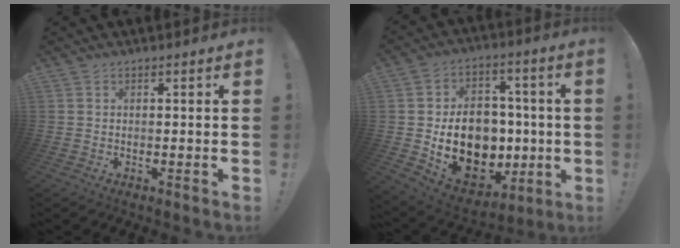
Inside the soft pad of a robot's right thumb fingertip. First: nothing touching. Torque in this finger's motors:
{"motor_torque": [1.86, 3.15, 1.49, -1.28, 0.19]}